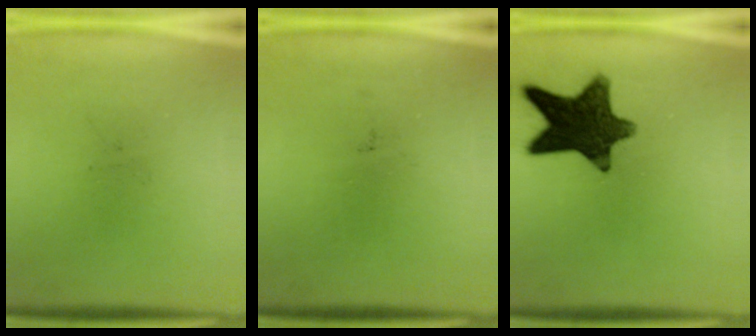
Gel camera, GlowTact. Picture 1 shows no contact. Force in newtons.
{"total": 0.0}
{"total": 13.3}